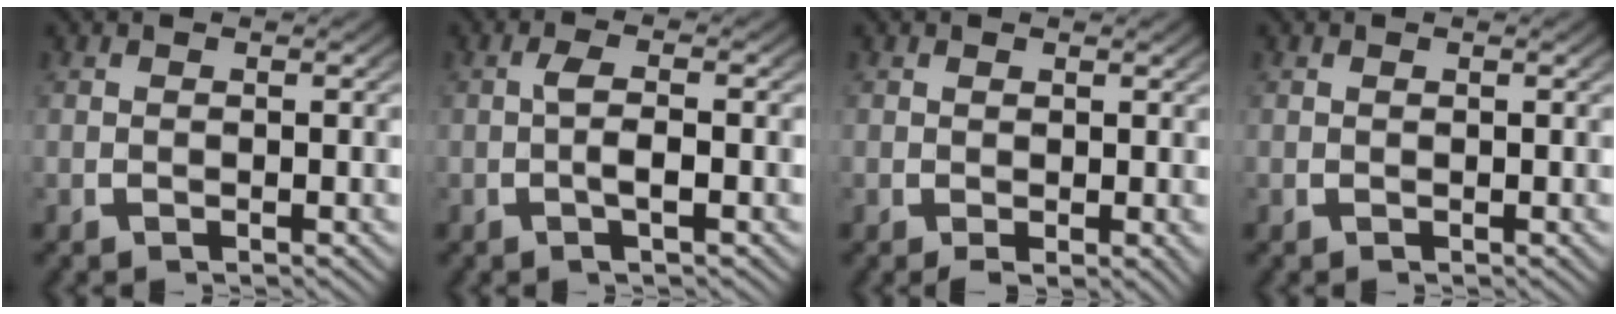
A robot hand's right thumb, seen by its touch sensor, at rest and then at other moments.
{"total": 2.3, "force": [-0.2, 0.6, 2.2], "torque": [-0.046, 0.003, -0.007]}
{"total": 1.1, "force": [0.0, 0.7, 0.9], "torque": [-0.011, -0.008, 0.006]}
{"total": 0.0}